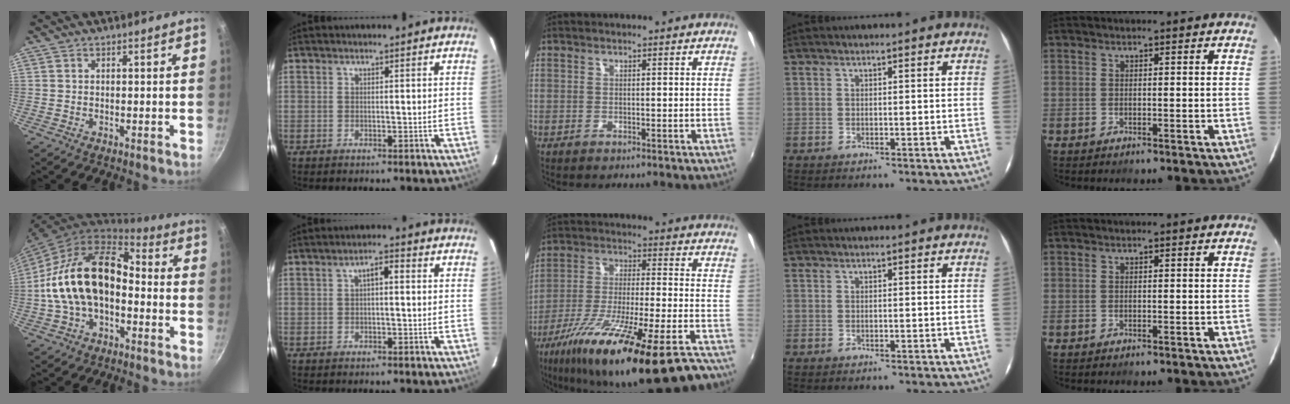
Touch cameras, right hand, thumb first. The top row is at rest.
{"thumb": {"total": 18.8, "force": [-1.6, 12.0, 14.4], "torque": [-0.239, 0.051, -0.039]}, "index": {"total": 2.7, "force": [0.3, 1.1, 2.4], "torque": [-0.043, 0.013, 0.004]}, "middle": {"total": 27.0, "force": [-19.7, 3.1, 18.2], "torque": [-0.317, -0.071, -0.311]}}